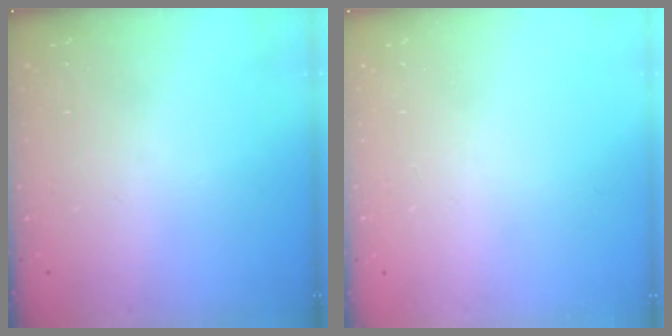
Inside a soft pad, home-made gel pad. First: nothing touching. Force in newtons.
{"total": 0.0}